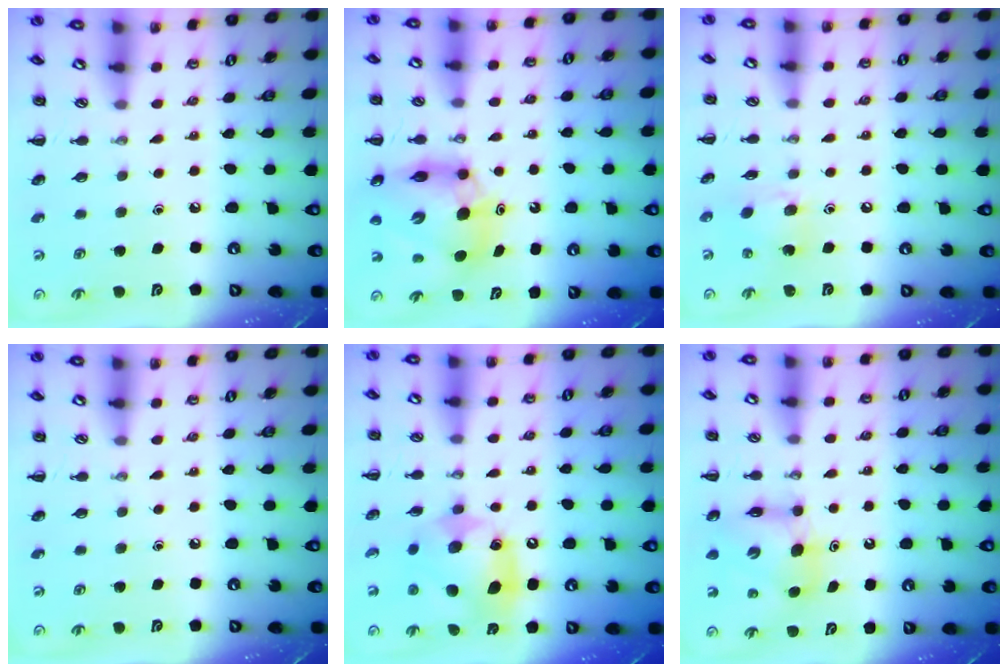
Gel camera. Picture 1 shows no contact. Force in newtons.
{"total": 13.5, "press": 12.9, "slide": 3.9}
{"total": 8.0, "press": 7.9, "slide": 1.0}
{"total": 0.0}
{"total": 12.9, "press": 12.8, "slide": 2.1}
{"total": 7.3, "press": 7.3, "slide": 0.4}